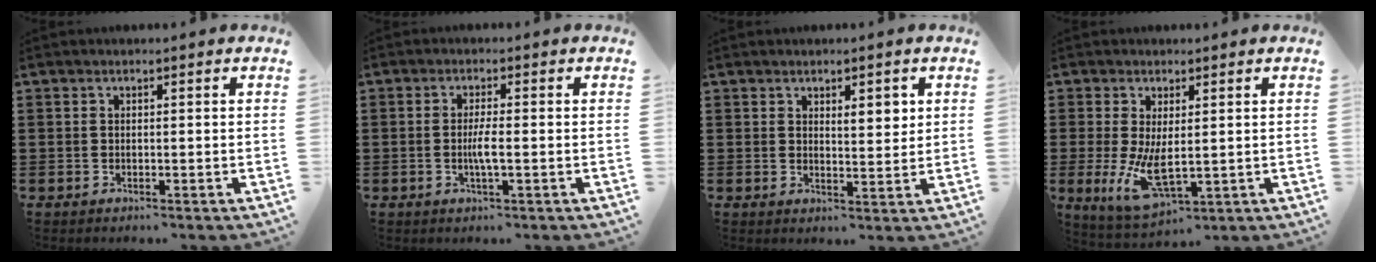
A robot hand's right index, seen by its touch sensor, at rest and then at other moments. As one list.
[{"total": 3.0, "force": [-0.8, 0.1, 2.9], "torque": [-0.067, -0.013, -0.018]}, {"total": 3.1, "force": [1.7, 1.3, 2.3], "torque": [-0.031, 0.001, 0.026]}, {"total": 8.1, "force": [-0.1, 3.3, 7.4], "torque": [-0.150, -0.030, -0.001]}]